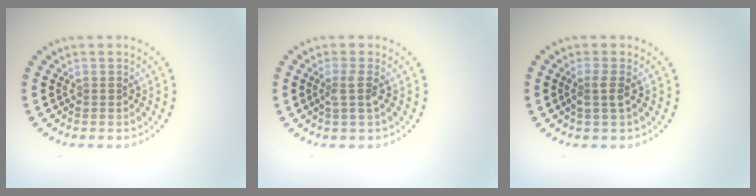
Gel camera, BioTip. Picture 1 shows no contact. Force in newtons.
{"total": 1.7, "press": 1.3, "slide": 1.1}
{"total": 1.5, "press": 1.2, "slide": 0.8}